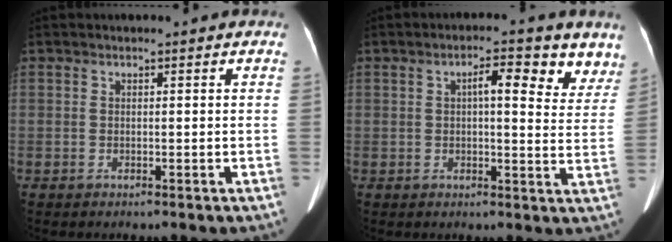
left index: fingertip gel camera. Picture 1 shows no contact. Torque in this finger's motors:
{"motor_torque": [0.19, -0.13, 0.06, 0.01]}